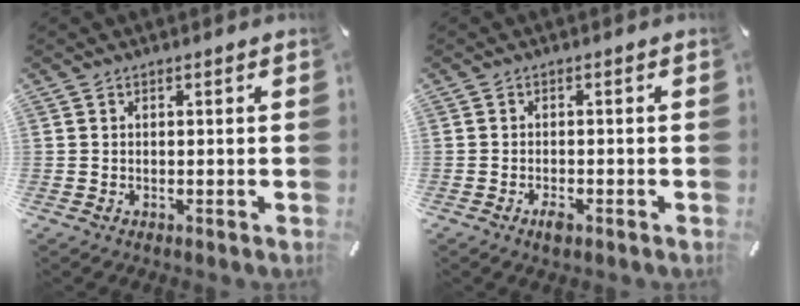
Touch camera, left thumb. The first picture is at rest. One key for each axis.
{"total": 2.4, "fx": -1.4, "fy": 1.0, "fz": 1.7, "tx": -0.036, "ty": 0.001, "tz": -0.027}